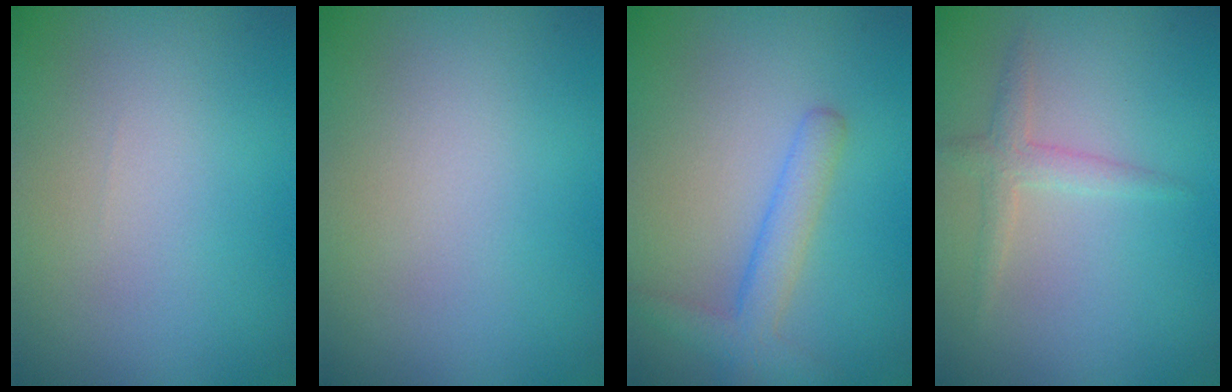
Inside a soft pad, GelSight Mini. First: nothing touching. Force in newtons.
{"total": 0.0}
{"total": 2.9, "press": 2.9, "slide": 0.2}
{"total": 1.8, "press": 1.8, "slide": 0.0}